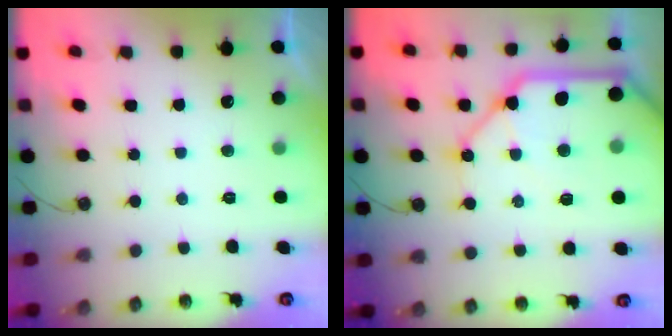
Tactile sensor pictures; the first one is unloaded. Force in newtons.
{"total": 21.1, "press": 21.0, "slide": 2.5}